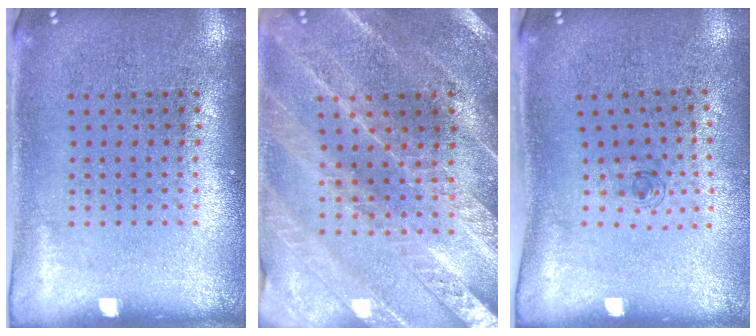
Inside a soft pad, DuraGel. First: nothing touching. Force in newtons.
{"total": 2.4, "press": 2.4, "slide": 0.4}
{"total": 0.6, "press": 0.2, "slide": 0.6}